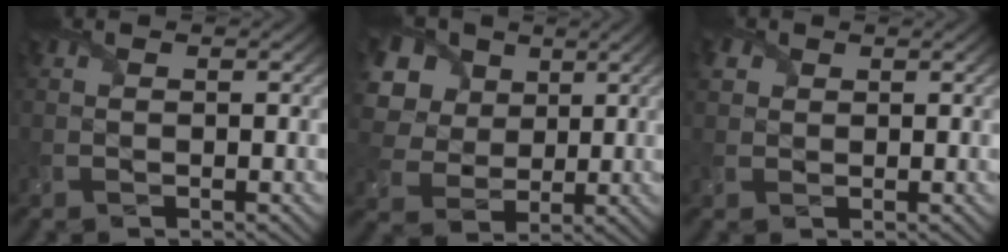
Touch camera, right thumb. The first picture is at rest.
{"total": 11.7, "force": [4.7, 8.8, 6.0], "torque": [-0.180, 0.024, 0.094]}
{"total": 1.7, "force": [0.8, 1.4, 0.5], "torque": [-0.016, 0.001, 0.015]}